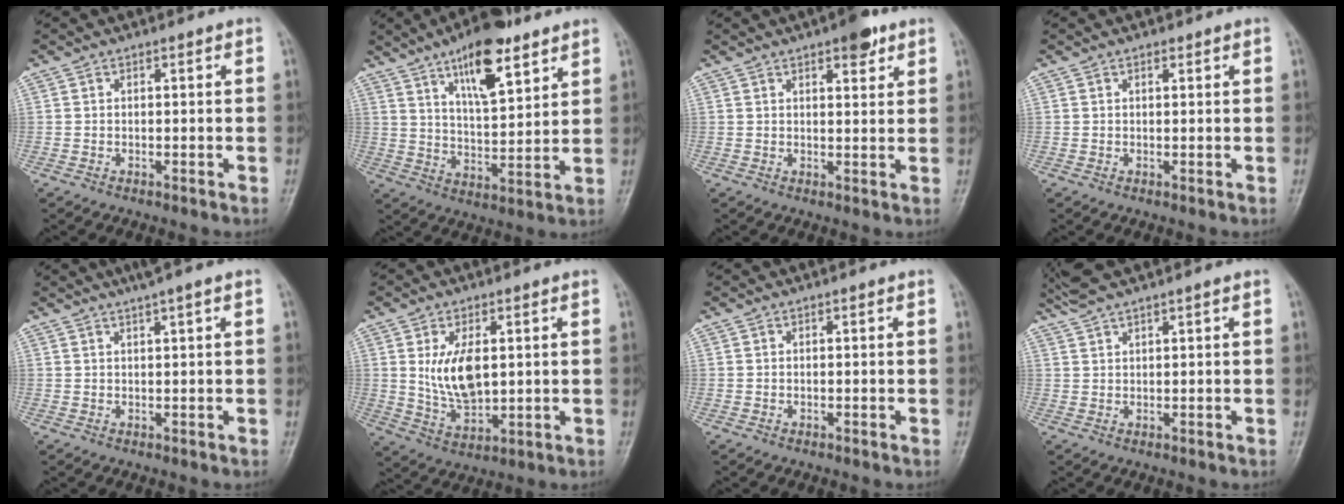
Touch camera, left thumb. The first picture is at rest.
{"total": 14.4, "force": [8.8, 4.8, 10.3], "torque": [-0.142, -0.045, 0.145]}
{"total": 5.2, "force": [3.3, 1.9, 3.6], "torque": [-0.034, -0.014, 0.042]}
{"total": 0.8, "force": [0.7, 0.4, 0.4], "torque": [-0.004, -0.004, 0.008]}
{"total": 3.7, "force": [2.4, -0.1, 2.7], "torque": [-0.047, 0.003, 0.042]}
{"total": 8.8, "force": [1.8, 4.8, 7.2], "torque": [-0.120, -0.021, 0.047]}
{"total": 0.0}
{"total": 4.5, "force": [4.0, -0.4, 2.1], "torque": [-0.052, 0.014, 0.086]}